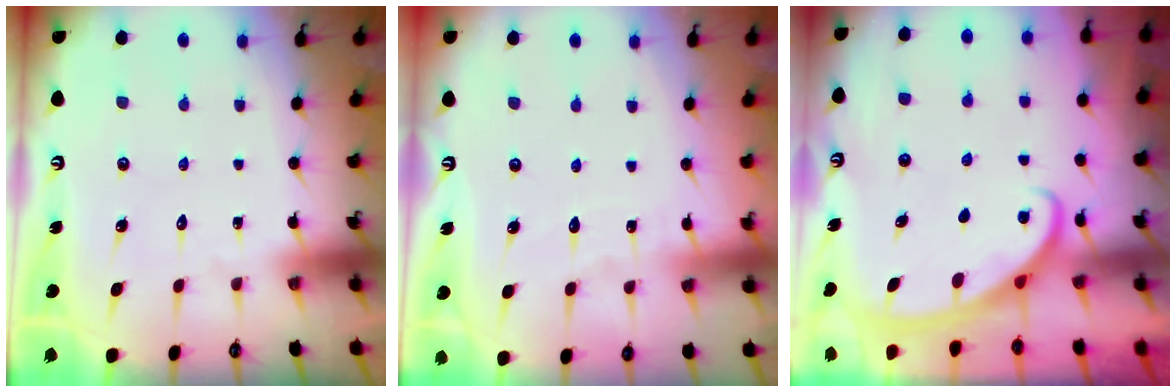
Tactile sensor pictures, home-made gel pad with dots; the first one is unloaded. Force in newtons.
{"total": 3.0, "press": 3.0, "slide": 0.3}
{"total": 2.8, "press": 2.8, "slide": 0.4}